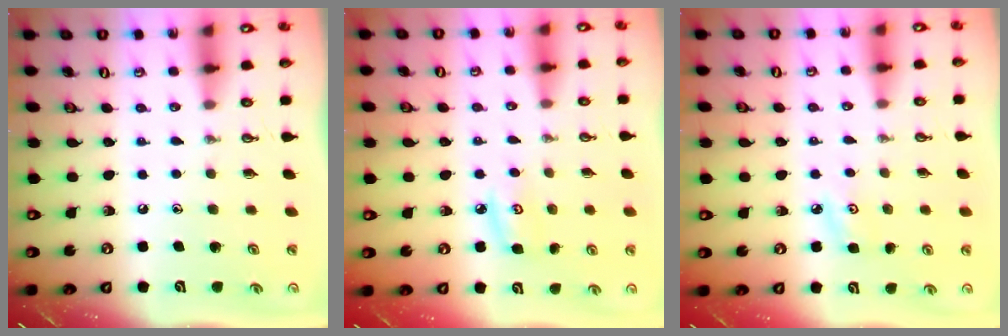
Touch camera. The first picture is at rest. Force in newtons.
{"total": 5.0, "press": 5.0, "slide": 0.3}
{"total": 4.3, "press": 4.3, "slide": 0.6}